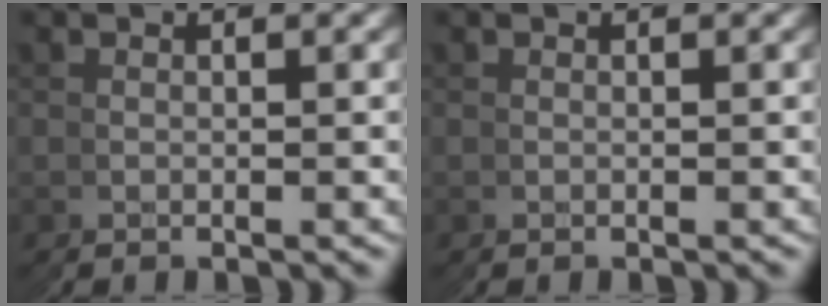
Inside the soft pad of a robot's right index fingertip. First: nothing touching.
{"total": 0.0}